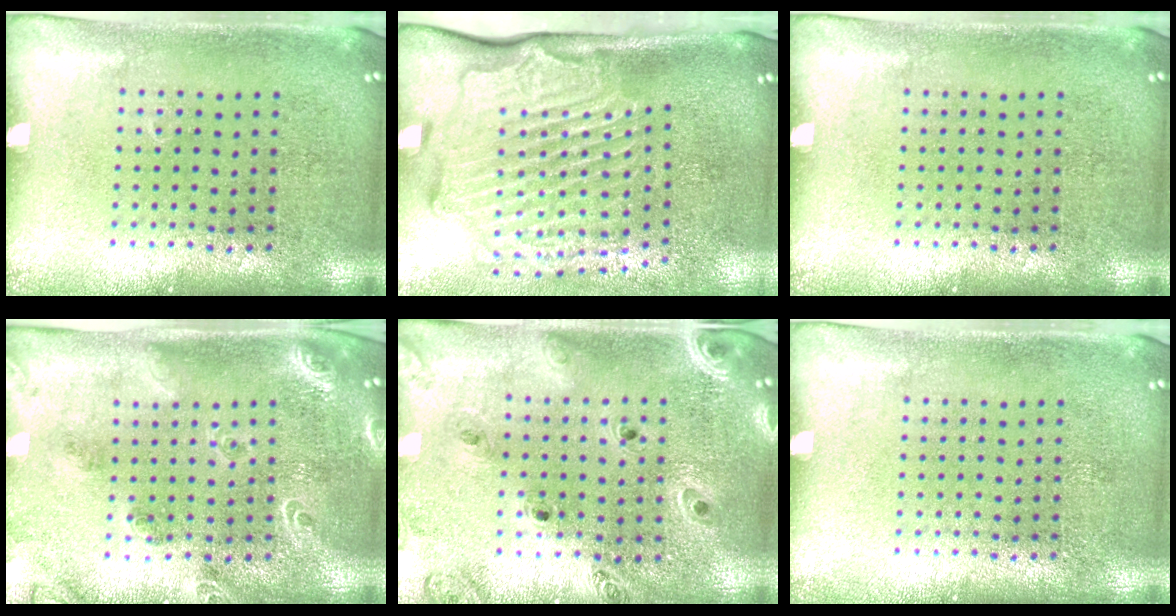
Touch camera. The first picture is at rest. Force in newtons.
{"total": 3.1, "press": 2.3, "slide": 2.1}
{"total": 0.0}
{"total": 1.8, "press": 1.7, "slide": 0.8}
{"total": 1.3, "press": 1.2, "slide": 0.3}
{"total": 0.0}